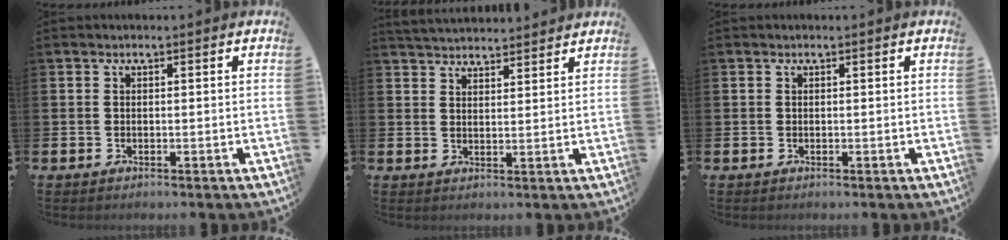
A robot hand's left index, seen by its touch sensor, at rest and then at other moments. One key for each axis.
{"total": 4.0, "fx": 4.0, "fy": 0.5, "fz": 0.1, "tx": -0.010, "ty": -0.020, "tz": 0.073}
{"total": 0.0}